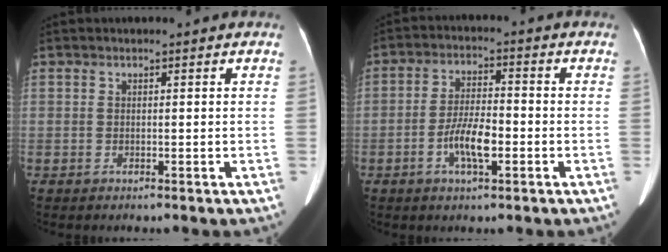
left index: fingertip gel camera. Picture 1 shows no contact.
{"total": 6.5, "force": [-2.4, 1.7, 5.8], "torque": [-0.113, -0.003, -0.046]}